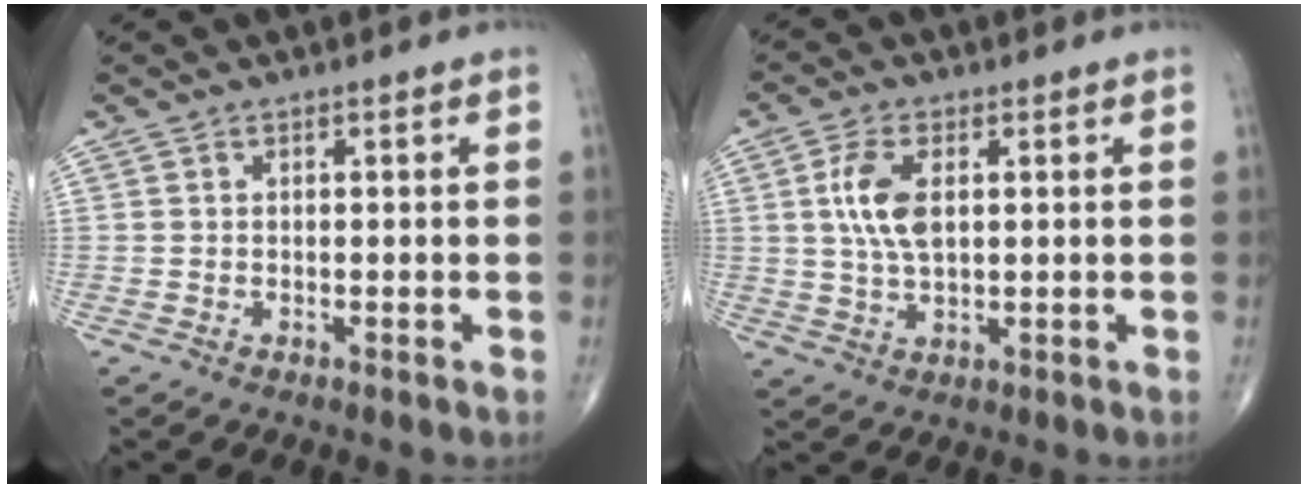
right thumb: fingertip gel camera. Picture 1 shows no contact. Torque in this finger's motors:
{"motor_torque": [0.41, 0.79, 0.64, 0.02, 0.03]}